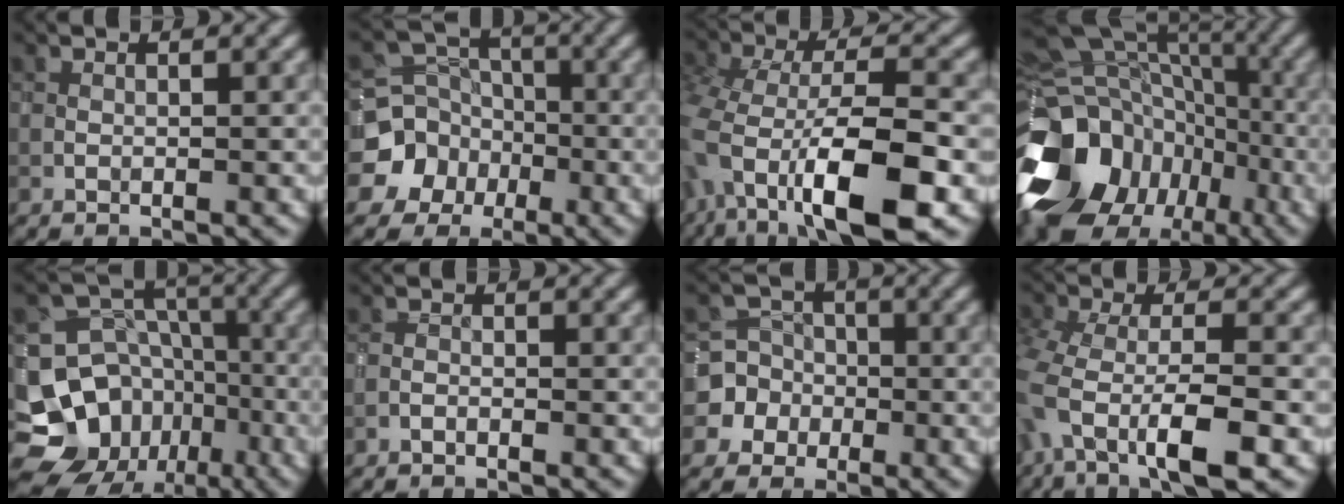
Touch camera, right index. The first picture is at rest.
{"total": 8.2, "force": [-3.1, 7.6, 1.2], "torque": [-0.020, -0.004, -0.080]}
{"total": 11.6, "force": [-4.8, 4.8, 9.5], "torque": [-0.169, -0.007, -0.081]}
{"total": 19.9, "force": [-8.2, 15.6, 9.3], "torque": [-0.201, -0.019, -0.127]}
{"total": 14.6, "force": [-7.8, 11.8, 3.7], "torque": [-0.072, -0.016, -0.124]}
{"total": 0.6, "force": [-0.5, 0.2, 0.3], "torque": [-0.005, 0.000, -0.012]}
{"total": 6.4, "force": [-1.7, 6.2, 0.4], "torque": [0.003, 0.017, -0.060]}
{"total": 7.1, "force": [-2.7, 2.8, 5.9], "torque": [-0.116, -0.009, -0.055]}